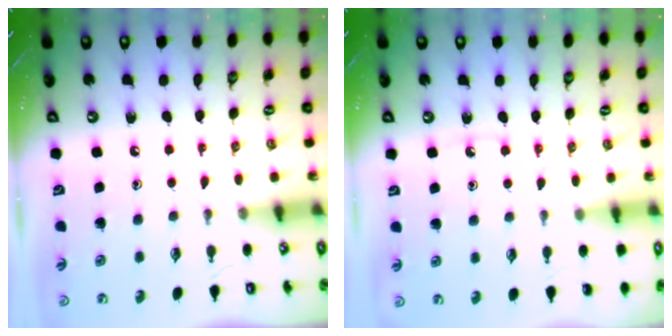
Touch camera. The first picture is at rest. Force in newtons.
{"total": 5.9, "press": 5.8, "slide": 0.7}